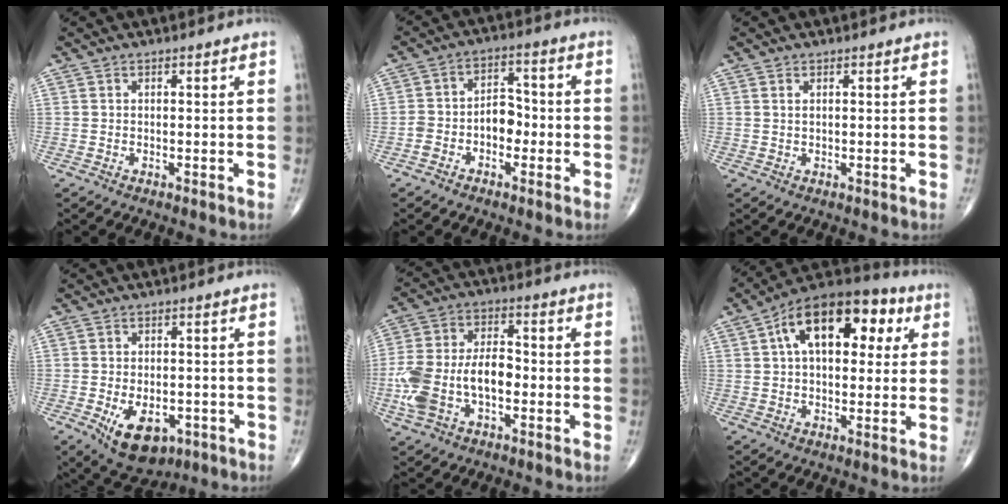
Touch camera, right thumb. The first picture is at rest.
{"total": 6.3, "force": [-2.0, 4.4, 4.0], "torque": [-0.052, 0.037, -0.043]}
{"total": 0.6, "force": [0.4, 0.2, 0.4], "torque": [-0.011, 0.000, 0.008]}
{"total": 10.1, "force": [-4.0, 6.1, 7.0], "torque": [-0.092, 0.005, -0.048]}
{"total": 14.3, "force": [-3.1, 8.3, 11.3], "torque": [-0.235, 0.034, -0.057]}
{"total": 18.3, "force": [5.5, 10.2, 14.2], "torque": [-0.186, 0.023, 0.075]}